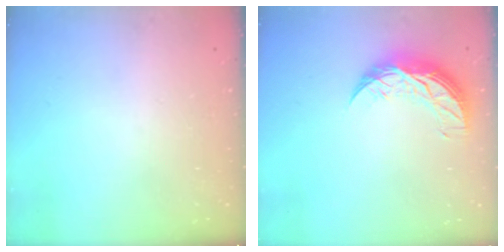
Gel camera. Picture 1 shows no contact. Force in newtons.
{"total": 9.9, "press": 9.9, "slide": 0.5}